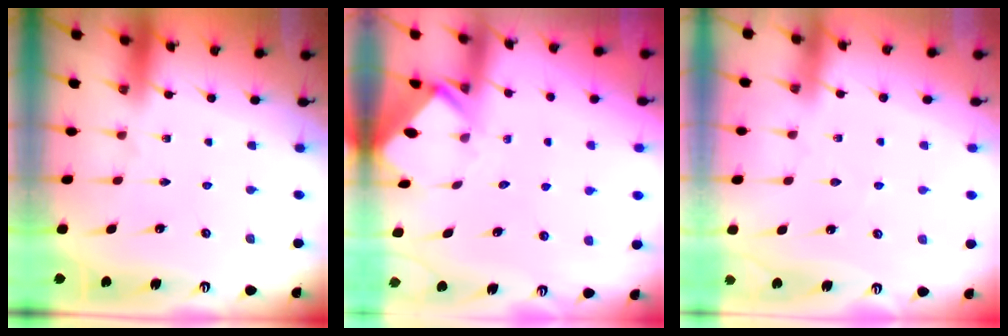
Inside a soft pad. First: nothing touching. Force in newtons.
{"total": 2.5, "press": 2.5, "slide": 0.1}
{"total": 2.1, "press": 2.1, "slide": 0.3}